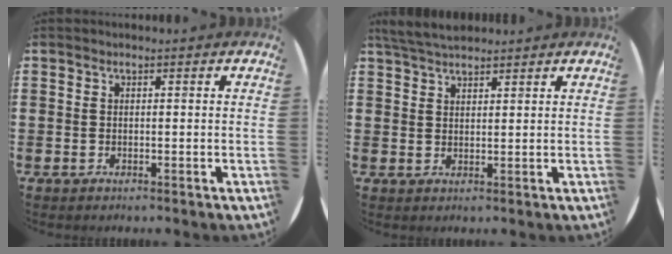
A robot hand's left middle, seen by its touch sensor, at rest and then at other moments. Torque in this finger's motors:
{"motor_torque": [0.58, -0.57, 0.07, 0.04]}